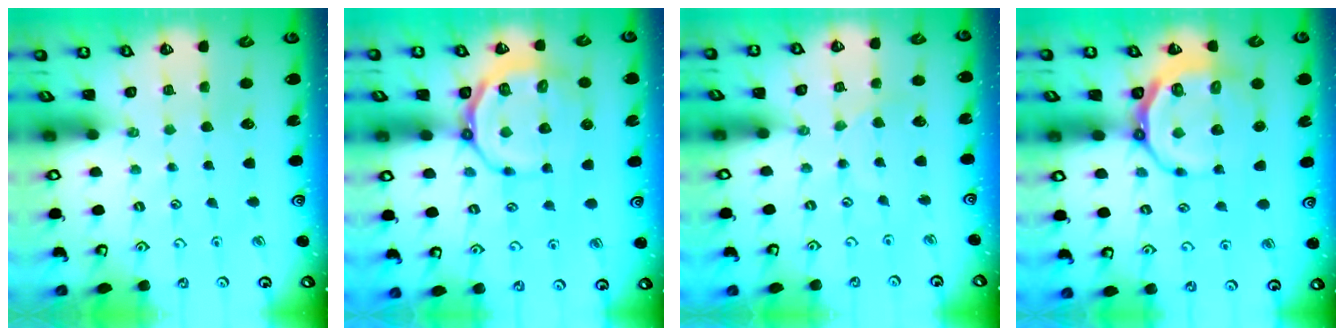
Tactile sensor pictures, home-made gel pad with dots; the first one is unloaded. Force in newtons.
{"total": 11.7, "press": 11.4, "slide": 2.9}
{"total": 1.8, "press": 1.7, "slide": 0.4}
{"total": 9.6, "press": 9.0, "slide": 3.3}